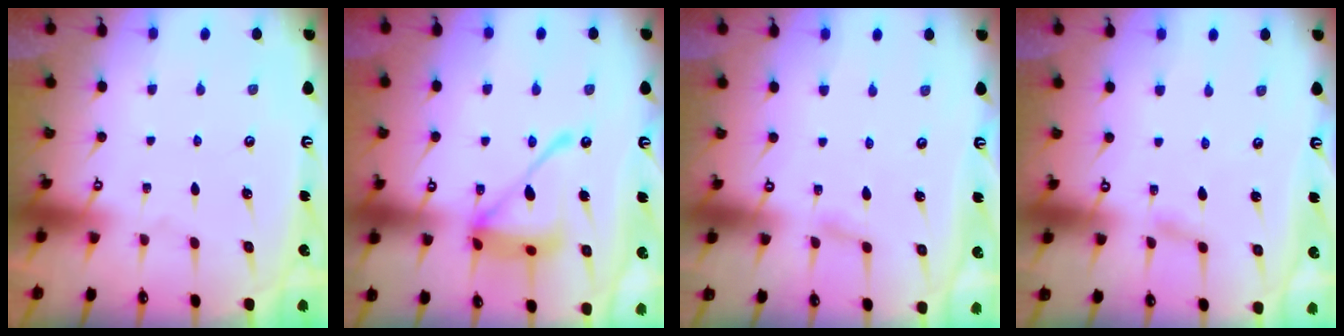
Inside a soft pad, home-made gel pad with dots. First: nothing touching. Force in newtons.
{"total": 16.8, "press": 16.7, "slide": 1.6}
{"total": 1.6, "press": 1.6, "slide": 0.1}
{"total": 2.2, "press": 2.2, "slide": 0.2}